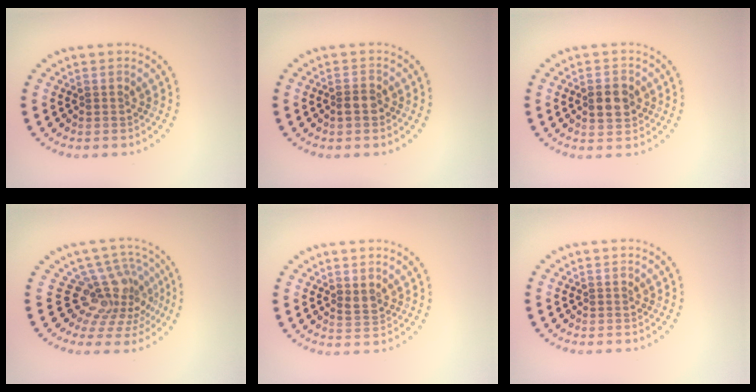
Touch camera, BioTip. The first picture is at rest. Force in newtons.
{"total": 1.7, "press": 1.5, "slide": 0.7}
{"total": 2.9, "press": 2.9, "slide": 0.1}
{"total": 4.6, "press": 3.1, "slide": 3.4}
{"total": 1.2, "press": 1.2, "slide": 0.4}
{"total": 0.0}